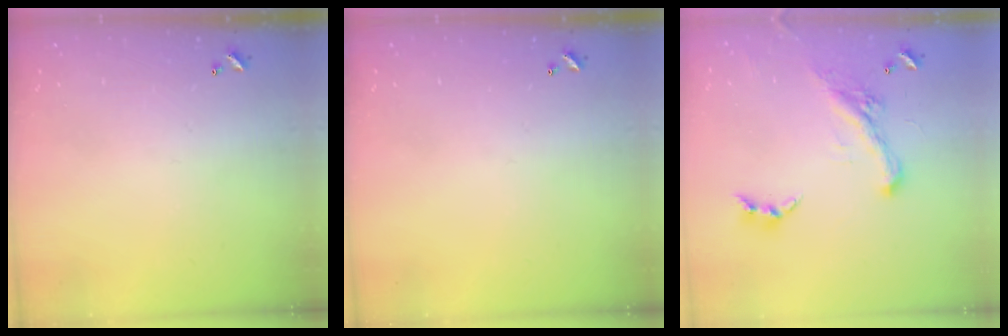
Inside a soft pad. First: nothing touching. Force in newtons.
{"total": 0.0}
{"total": 3.4, "press": 3.1, "slide": 1.4}